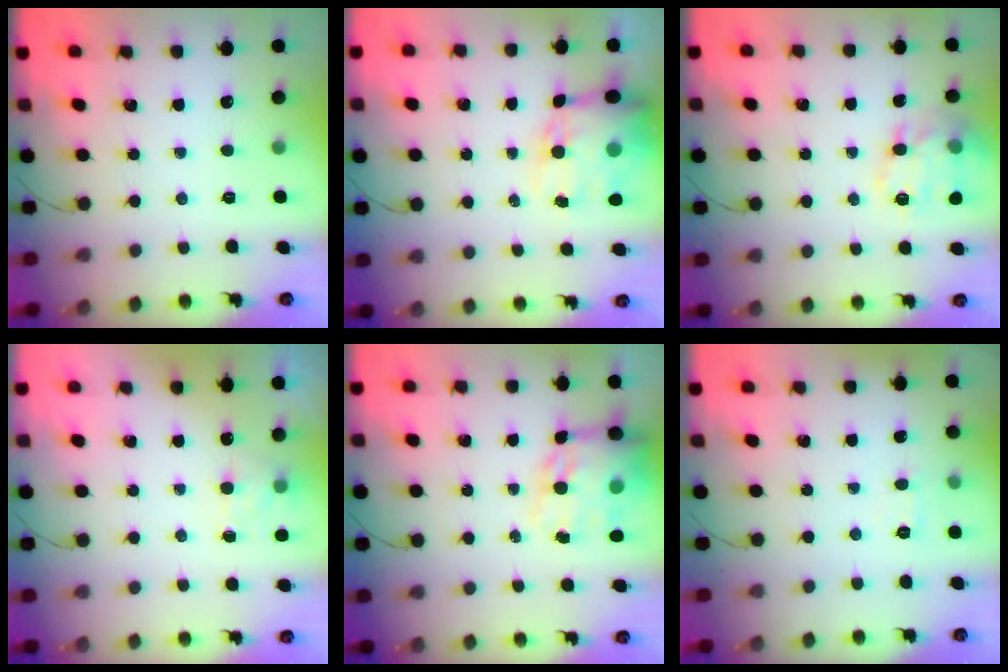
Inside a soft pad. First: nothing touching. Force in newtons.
{"total": 16.0, "press": 15.6, "slide": 3.6}
{"total": 16.7, "press": 16.7, "slide": 1.6}
{"total": 5.7, "press": 5.5, "slide": 1.5}
{"total": 17.7, "press": 17.1, "slide": 4.8}
{"total": 4.2, "press": 4.0, "slide": 1.2}